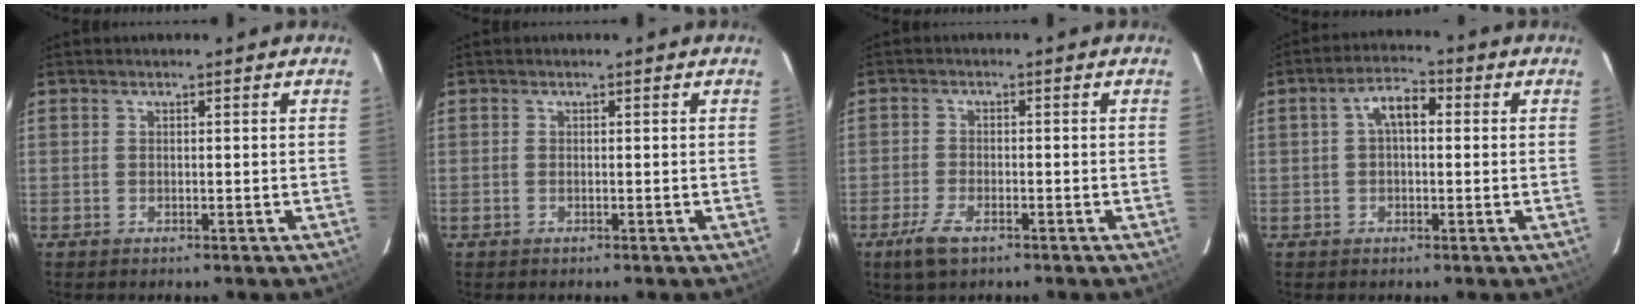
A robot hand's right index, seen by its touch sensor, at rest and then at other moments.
{"total": 0.0}
{"total": 5.1, "force": [-3.2, 2.1, 3.4], "torque": [-0.089, -0.008, -0.059]}
{"total": 5.3, "force": [0.8, 2.9, 4.4], "torque": [-0.080, 0.022, 0.013]}